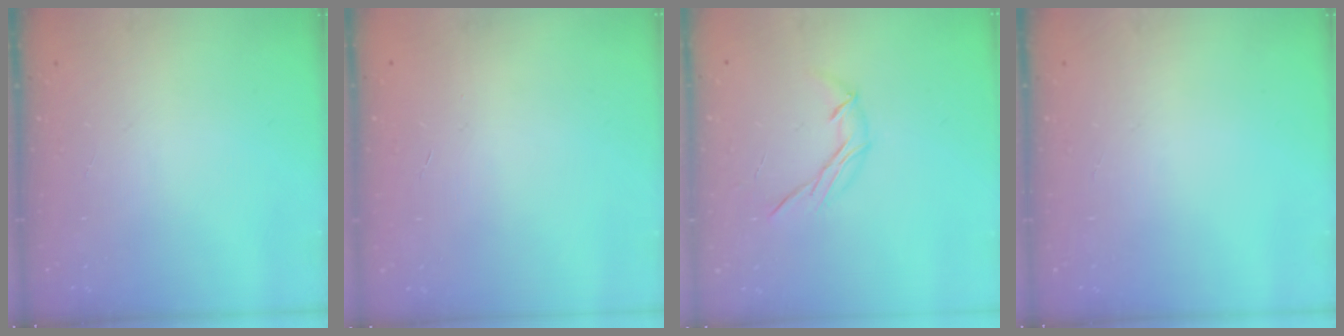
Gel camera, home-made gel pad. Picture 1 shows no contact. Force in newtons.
{"total": 0.0}
{"total": 6.8, "press": 6.8, "slide": 0.3}
{"total": 0.0}